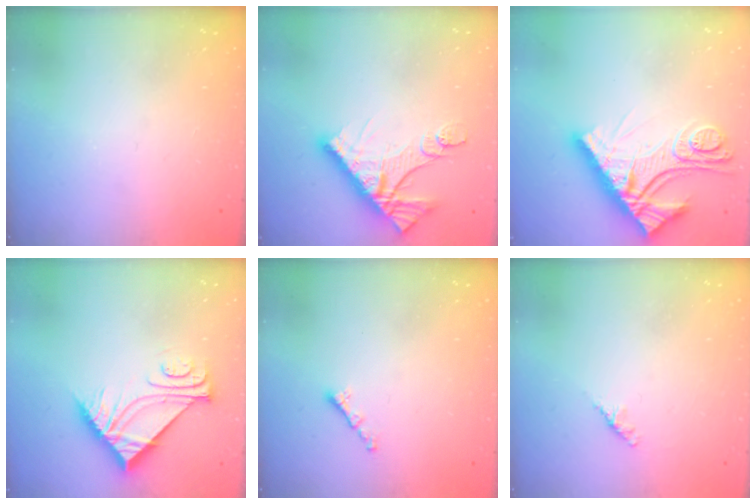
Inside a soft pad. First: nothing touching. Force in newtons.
{"total": 13.5, "press": 13.5, "slide": 1.1}
{"total": 15.8, "press": 15.8, "slide": 0.6}
{"total": 9.3, "press": 9.3, "slide": 0.5}
{"total": 1.2, "press": 1.1, "slide": 0.5}
{"total": 1.8, "press": 1.7, "slide": 0.6}